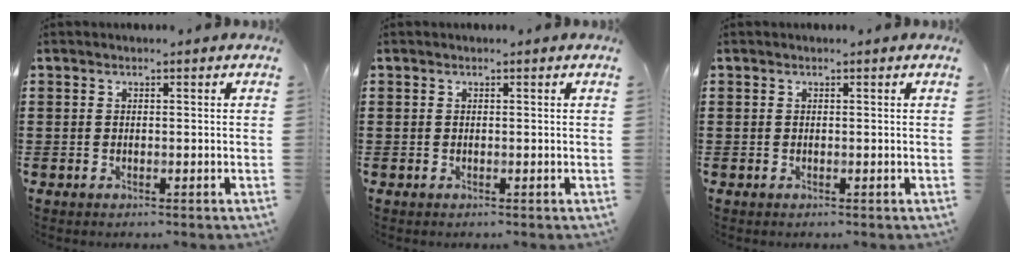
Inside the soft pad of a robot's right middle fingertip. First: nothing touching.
{"total": 0.0}
{"total": 0.0}